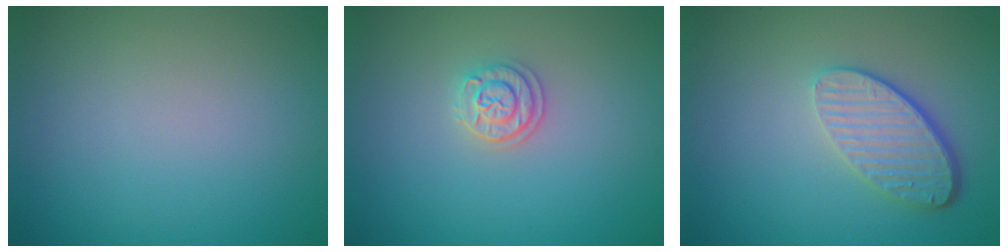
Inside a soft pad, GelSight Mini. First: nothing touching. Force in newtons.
{"total": 2.1, "press": 2.0, "slide": 0.6}
{"total": 4.4, "press": 3.4, "slide": 2.9}